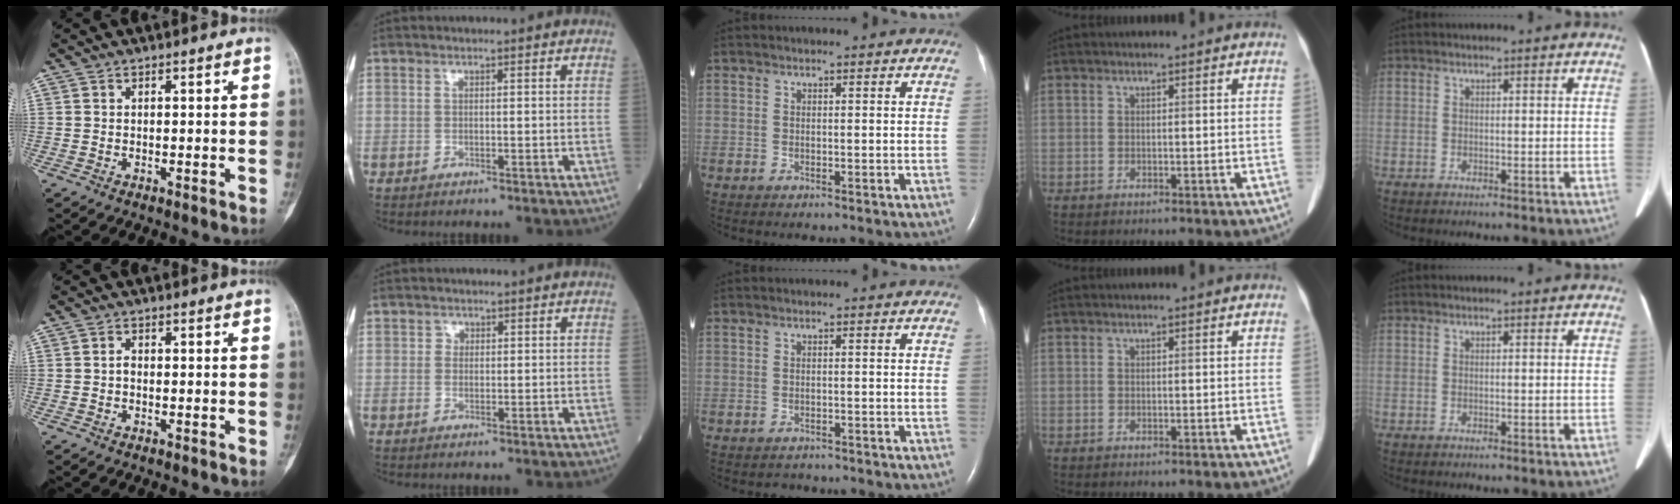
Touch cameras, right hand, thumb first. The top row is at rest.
{"thumb": {"total": 1.1, "force": [-0.2, 0.8, 0.7], "torque": [-0.008, 0.003, -0.006]}, "index": {"total": 1.0, "force": [0.3, 0.9, 0.3], "torque": [-0.002, -0.001, 0.004]}, "middle": {"total": 1.3, "force": [-1.1, 0.7, -0.2], "torque": [-0.003, 0.000, -0.016]}}